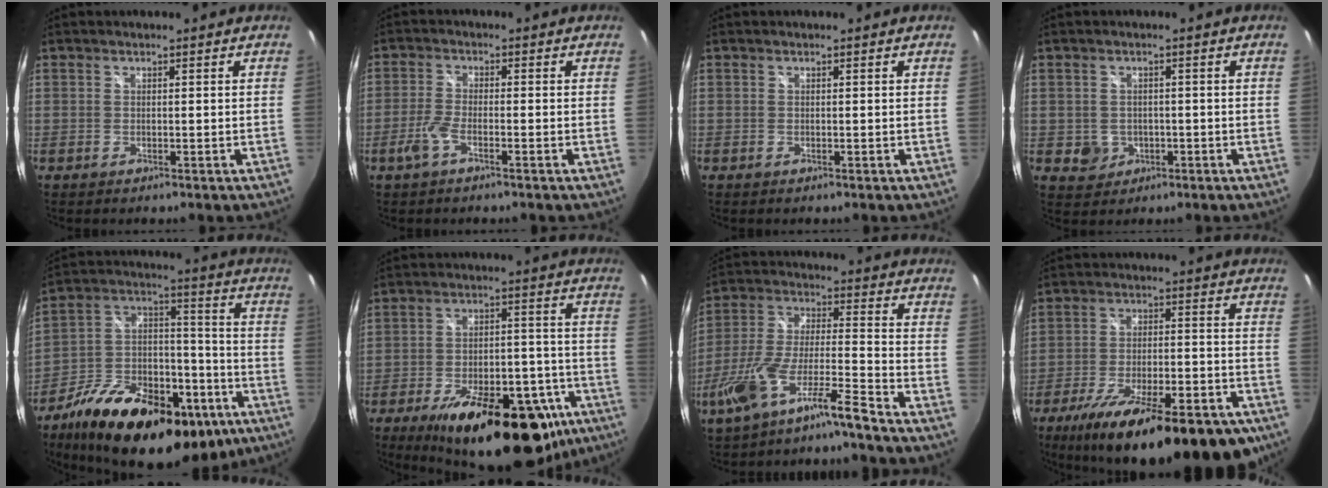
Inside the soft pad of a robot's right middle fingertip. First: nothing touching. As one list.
[{"total": 3.9, "force": [-2.2, 1.0, 3.1], "torque": [-0.082, -0.001, -0.044]}, {"total": 0.0}, {"total": 3.7, "force": [-0.8, 3.5, 1.0], "torque": [-0.023, 0.003, -0.003]}, {"total": 29.8, "force": [-18.2, 14.2, 18.8], "torque": [-0.322, 0.008, -0.274]}, {"total": 27.8, "force": [-17.5, 11.6, 18.2], "torque": [-0.268, -0.001, -0.226]}, {"total": 11.1, "force": [-8.3, 0.1, 7.4], "torque": [-0.156, 0.002, -0.155]}, {"total": 26.2, "force": [-18.2, 7.7, 17.3], "torque": [-0.284, -0.046, -0.256]}]